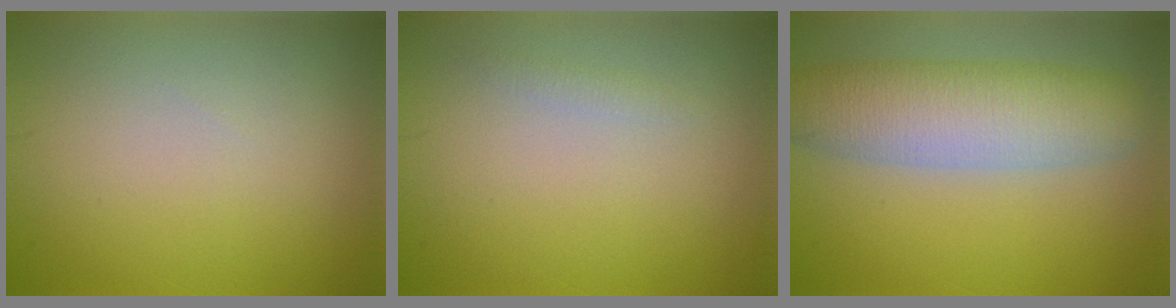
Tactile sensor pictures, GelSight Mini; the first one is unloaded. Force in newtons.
{"total": 0.7, "press": 0.7, "slide": 0.0}
{"total": 7.1, "press": 7.1, "slide": 0.5}